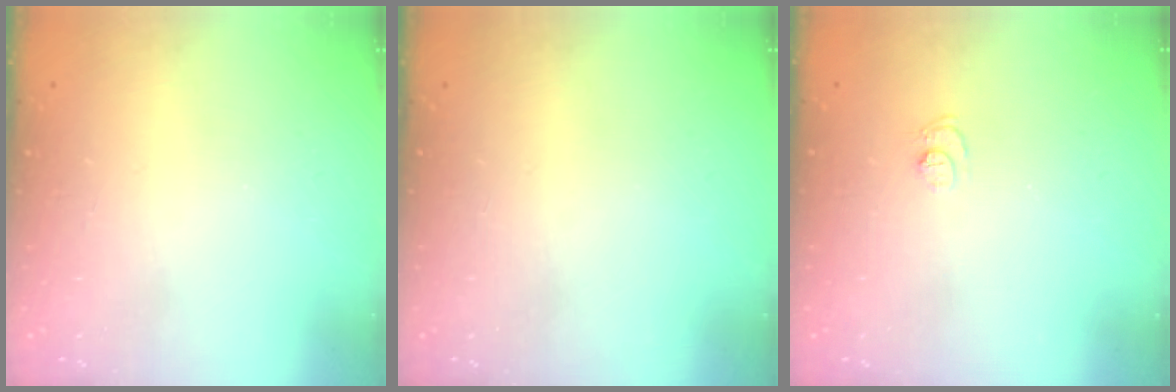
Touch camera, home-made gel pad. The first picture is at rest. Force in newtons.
{"total": 0.0}
{"total": 4.8, "press": 4.8, "slide": 0.4}